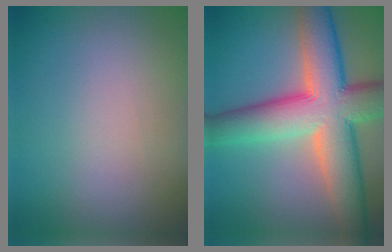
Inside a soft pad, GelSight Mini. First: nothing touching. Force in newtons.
{"total": 12.0, "press": 12.0, "slide": 0.6}